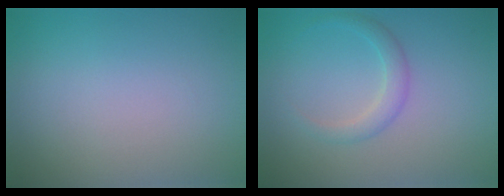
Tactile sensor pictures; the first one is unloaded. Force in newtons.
{"total": 1.8, "press": 1.8, "slide": 0.2}